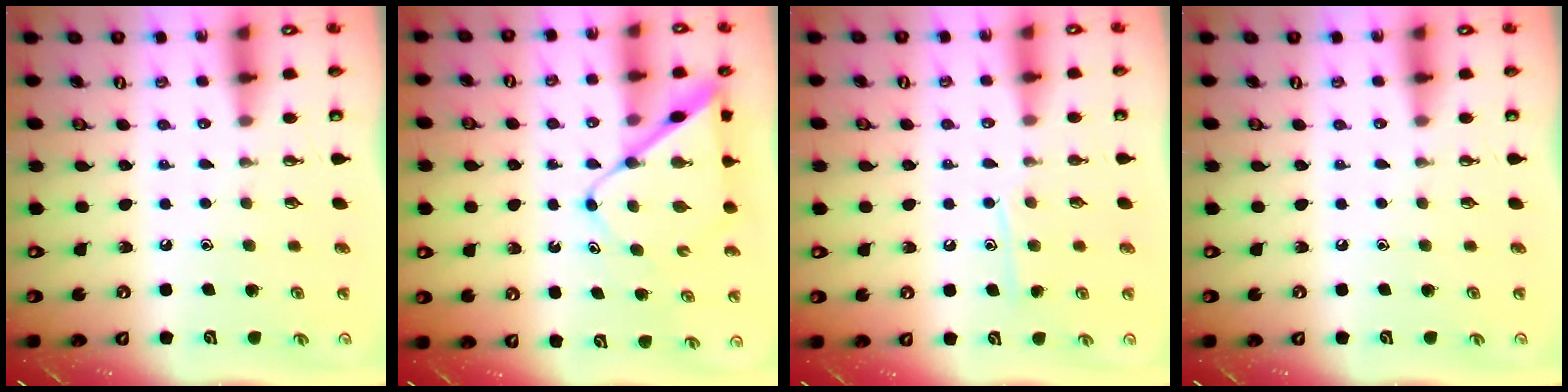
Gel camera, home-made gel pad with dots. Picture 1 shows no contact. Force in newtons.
{"total": 9.4, "press": 9.4, "slide": 0.7}
{"total": 7.9, "press": 7.9, "slide": 0.6}
{"total": 0.0}